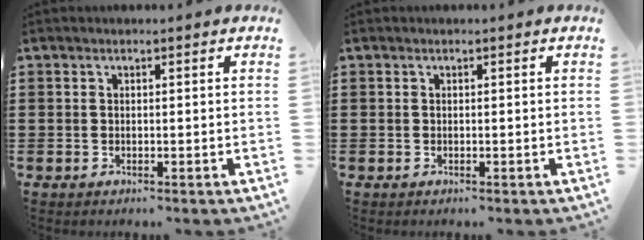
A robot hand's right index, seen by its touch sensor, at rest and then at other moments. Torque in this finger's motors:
{"motor_torque": [-0.05, 0.04, 0.00, 0.00]}